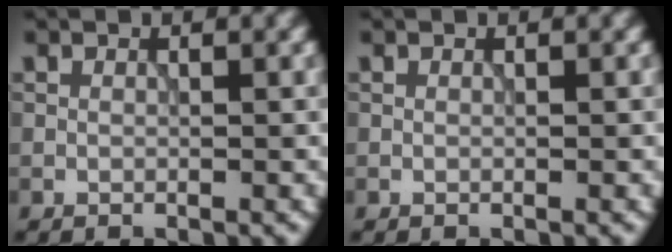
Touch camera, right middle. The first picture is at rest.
{"total": 0.0}